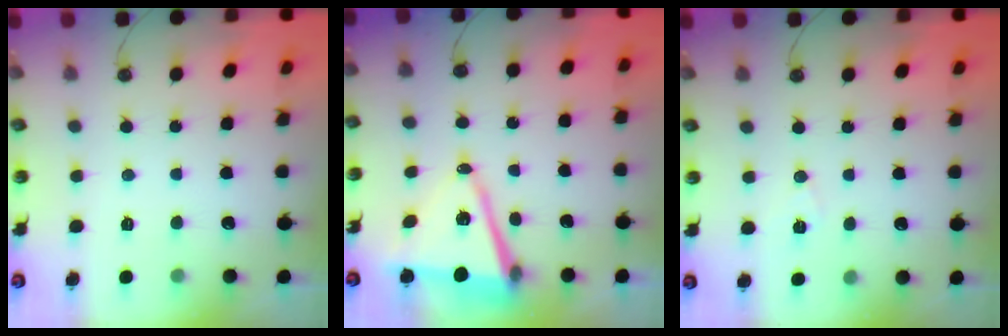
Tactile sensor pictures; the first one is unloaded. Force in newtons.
{"total": 10.6, "press": 9.8, "slide": 3.9}
{"total": 6.7, "press": 4.9, "slide": 4.4}